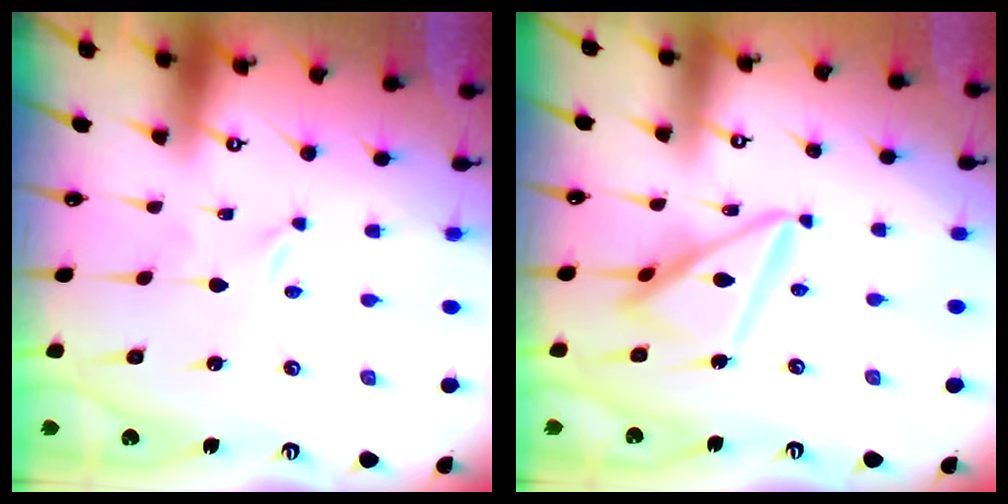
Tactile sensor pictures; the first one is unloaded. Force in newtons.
{"total": 14.4, "press": 14.4, "slide": 1.4}